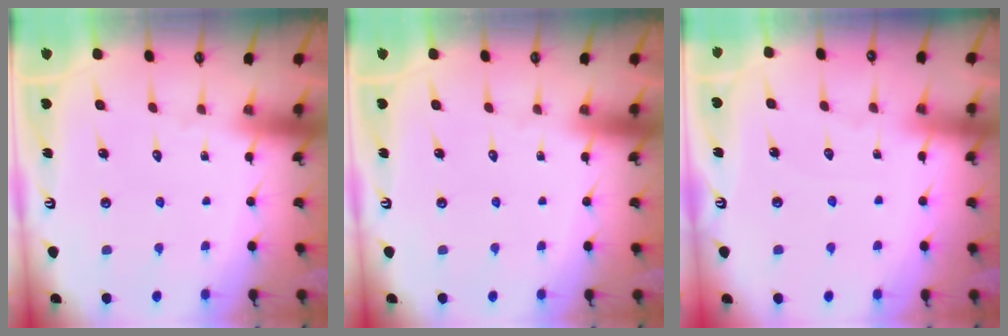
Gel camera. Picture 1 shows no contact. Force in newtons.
{"total": 0.0}
{"total": 2.4, "press": 2.4, "slide": 0.4}